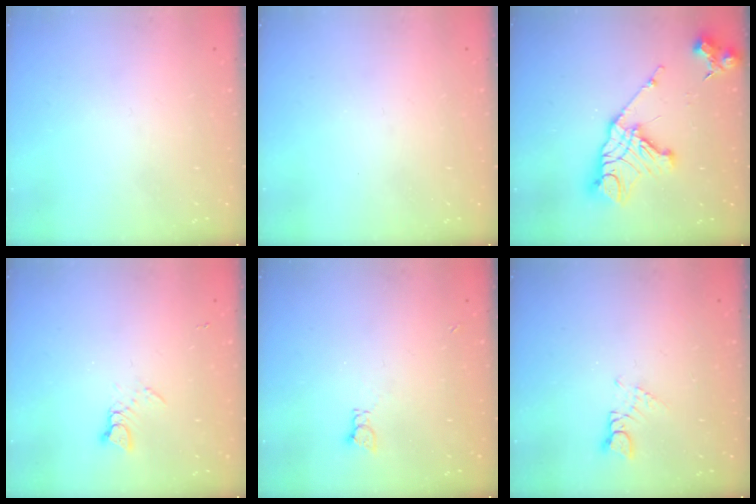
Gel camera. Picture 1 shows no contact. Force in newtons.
{"total": 0.0}
{"total": 16.4, "press": 16.3, "slide": 1.5}
{"total": 2.6, "press": 2.6, "slide": 0.3}
{"total": 2.0, "press": 2.0, "slide": 0.3}
{"total": 1.5, "press": 1.5, "slide": 0.2}